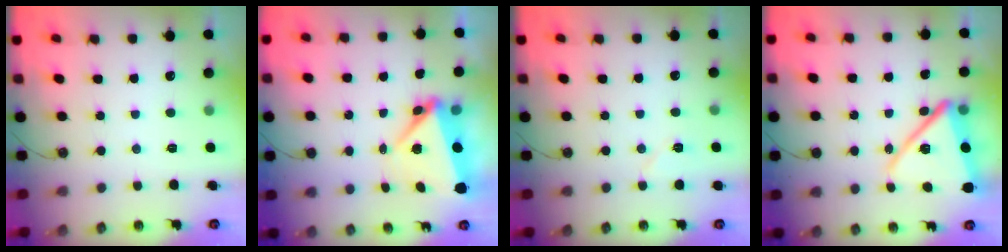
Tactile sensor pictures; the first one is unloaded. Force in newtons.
{"total": 6.5, "press": 6.3, "slide": 1.7}
{"total": 5.8, "press": 5.5, "slide": 1.7}
{"total": 16.2, "press": 16.1, "slide": 1.3}